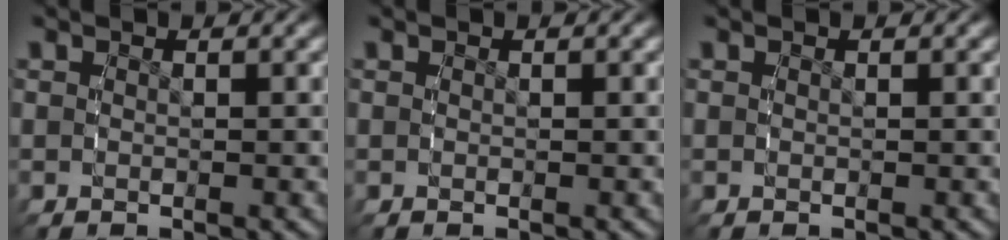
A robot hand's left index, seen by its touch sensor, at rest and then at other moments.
{"total": 0.0}
{"total": 0.0}